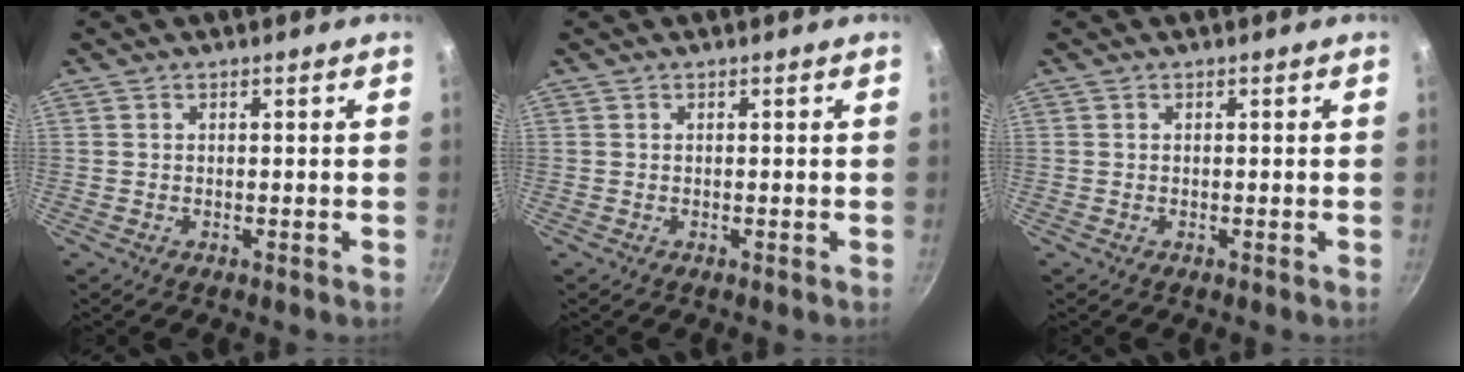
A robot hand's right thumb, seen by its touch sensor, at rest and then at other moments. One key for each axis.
{"total": 0.0}
{"total": 0.0}